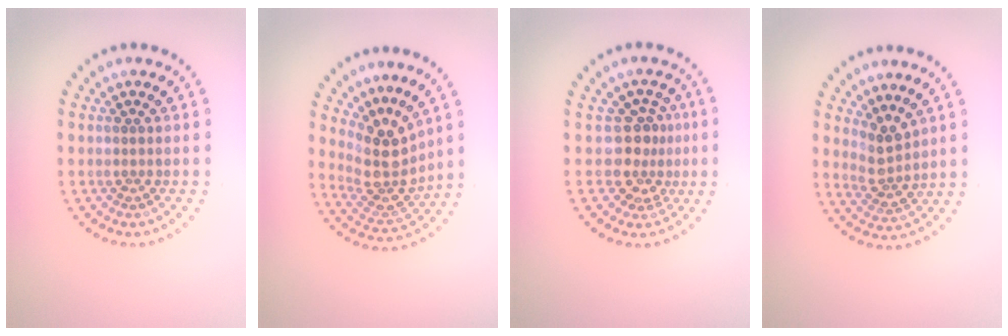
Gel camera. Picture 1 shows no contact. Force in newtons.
{"total": 4.1, "press": 3.0, "slide": 2.8}
{"total": 3.0, "press": 2.3, "slide": 2.0}
{"total": 2.7, "press": 1.9, "slide": 1.8}